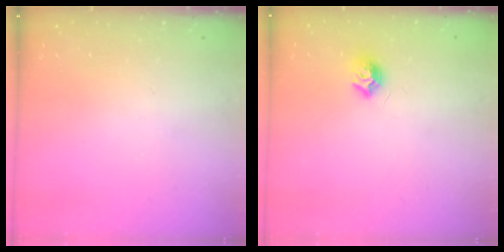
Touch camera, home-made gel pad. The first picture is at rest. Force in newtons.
{"total": 7.6, "press": 7.6, "slide": 0.2}